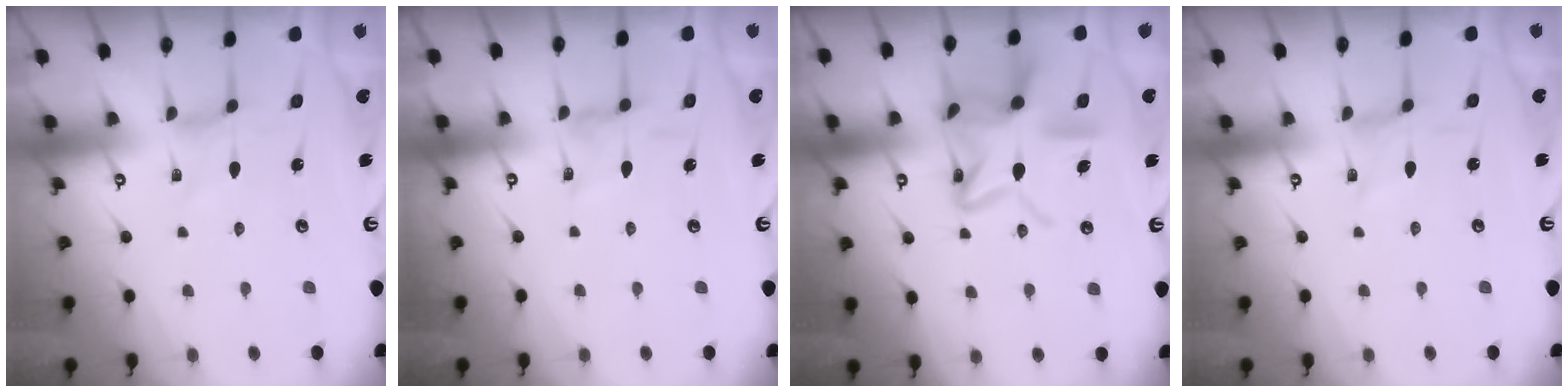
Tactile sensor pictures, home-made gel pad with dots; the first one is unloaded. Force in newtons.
{"total": 3.5, "press": 3.5, "slide": 0.2}
{"total": 18.2, "press": 18.2, "slide": 1.6}
{"total": 0.0}